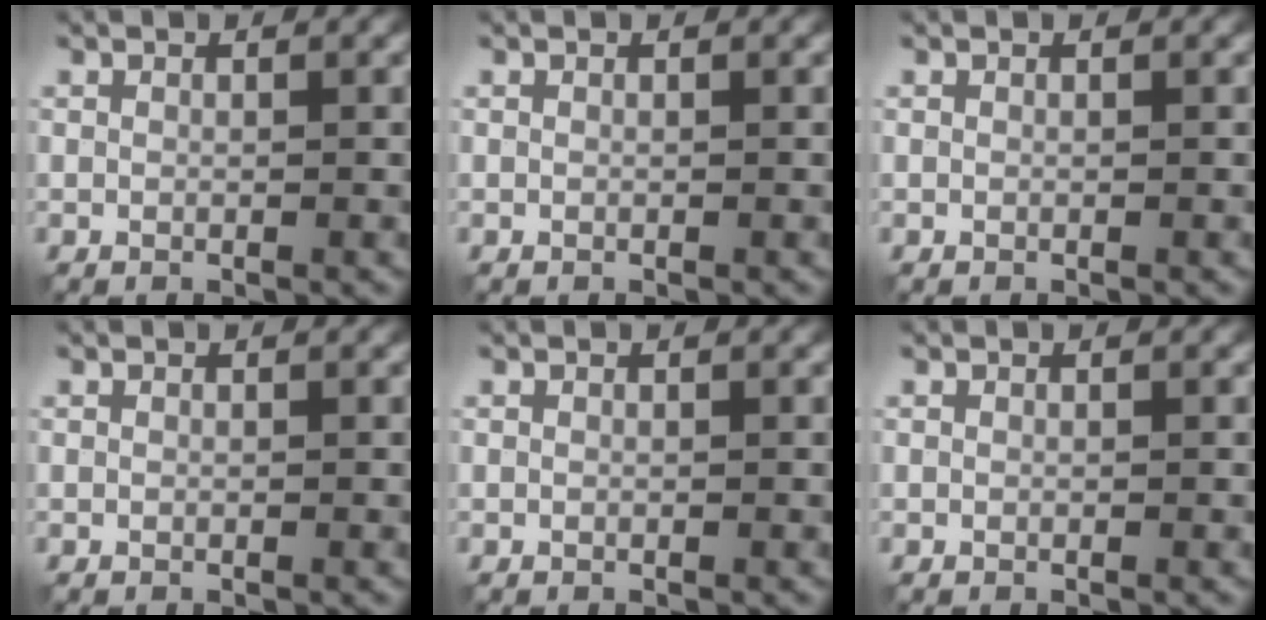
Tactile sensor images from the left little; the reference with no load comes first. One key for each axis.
{"total": 0.0}
{"total": 0.0}
{"total": 0.0}
{"total": 0.0}
{"total": 0.0}